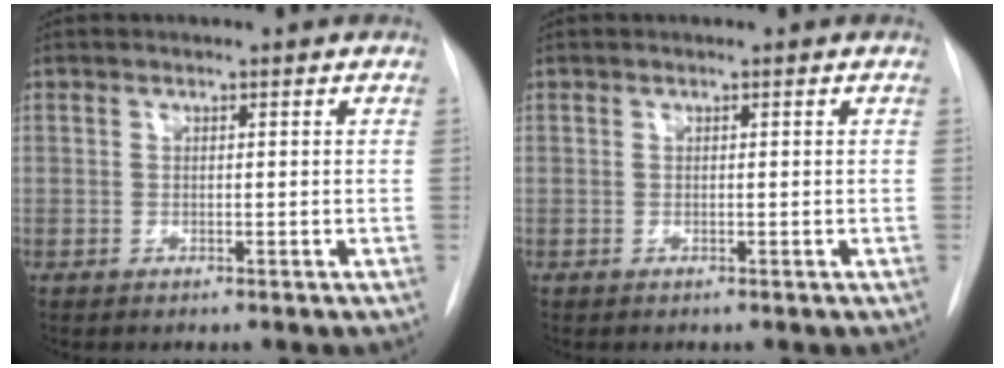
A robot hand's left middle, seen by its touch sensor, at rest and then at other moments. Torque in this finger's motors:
{"motor_torque": [-0.18, -0.12, 0.04, -0.01]}